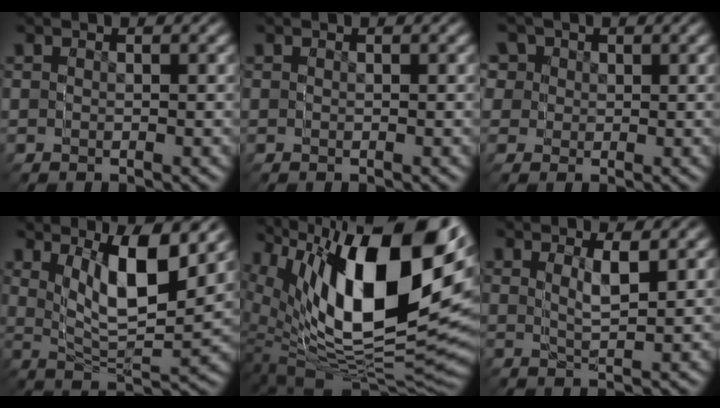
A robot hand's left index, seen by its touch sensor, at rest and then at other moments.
{"total": 0.0}
{"total": 5.8, "force": [1.4, 5.6, 0.4], "torque": [-0.024, -0.022, 0.027]}
{"total": 6.1, "force": [5.3, 1.1, 2.8], "torque": [-0.091, 0.033, 0.065]}
{"total": 16.4, "force": [4.7, 9.3, 12.6], "torque": [-0.217, 0.013, 0.078]}
{"total": 2.7, "force": [2.2, -1.6, 0.2], "torque": [-0.002, 0.016, 0.029]}